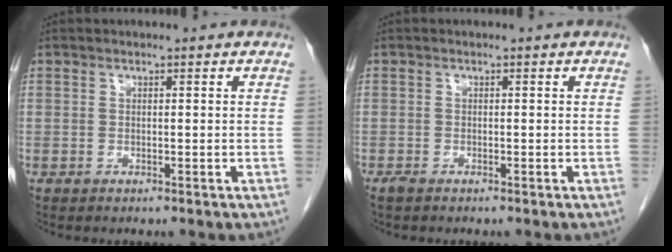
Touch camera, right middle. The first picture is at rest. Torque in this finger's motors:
{"motor_torque": [0.03, 0.04, -0.02, 0.01]}